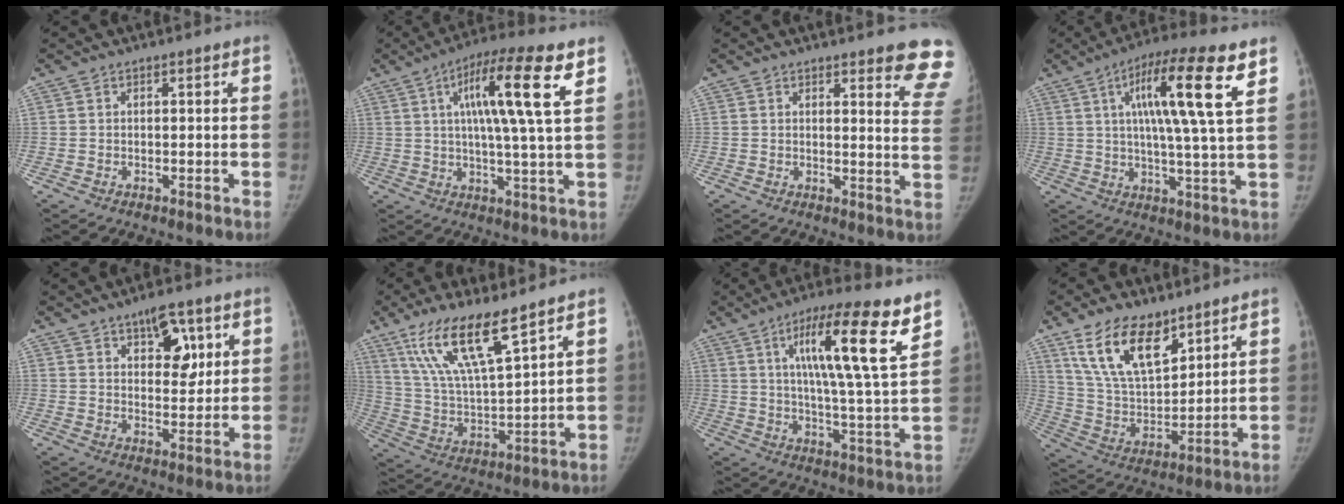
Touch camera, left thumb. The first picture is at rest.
{"total": 14.8, "force": [5.7, 1.5, 13.6], "torque": [-0.230, -0.007, 0.086]}
{"total": 10.6, "force": [9.1, 1.9, 4.9], "torque": [-0.023, -0.068, 0.079]}
{"total": 16.1, "force": [6.4, 2.0, 14.6], "torque": [-0.242, -0.010, 0.099]}
{"total": 8.9, "force": [4.1, 4.6, 6.4], "torque": [-0.062, -0.021, 0.062]}
{"total": 15.6, "force": [10.2, 3.2, 11.3], "torque": [-0.208, -0.051, 0.210]}
{"total": 18.2, "force": [9.5, 2.5, 15.3], "torque": [-0.225, -0.037, 0.148]}
{"total": 16.1, "force": [10.1, 7.8, 9.7], "torque": [-0.142, -0.051, 0.203]}